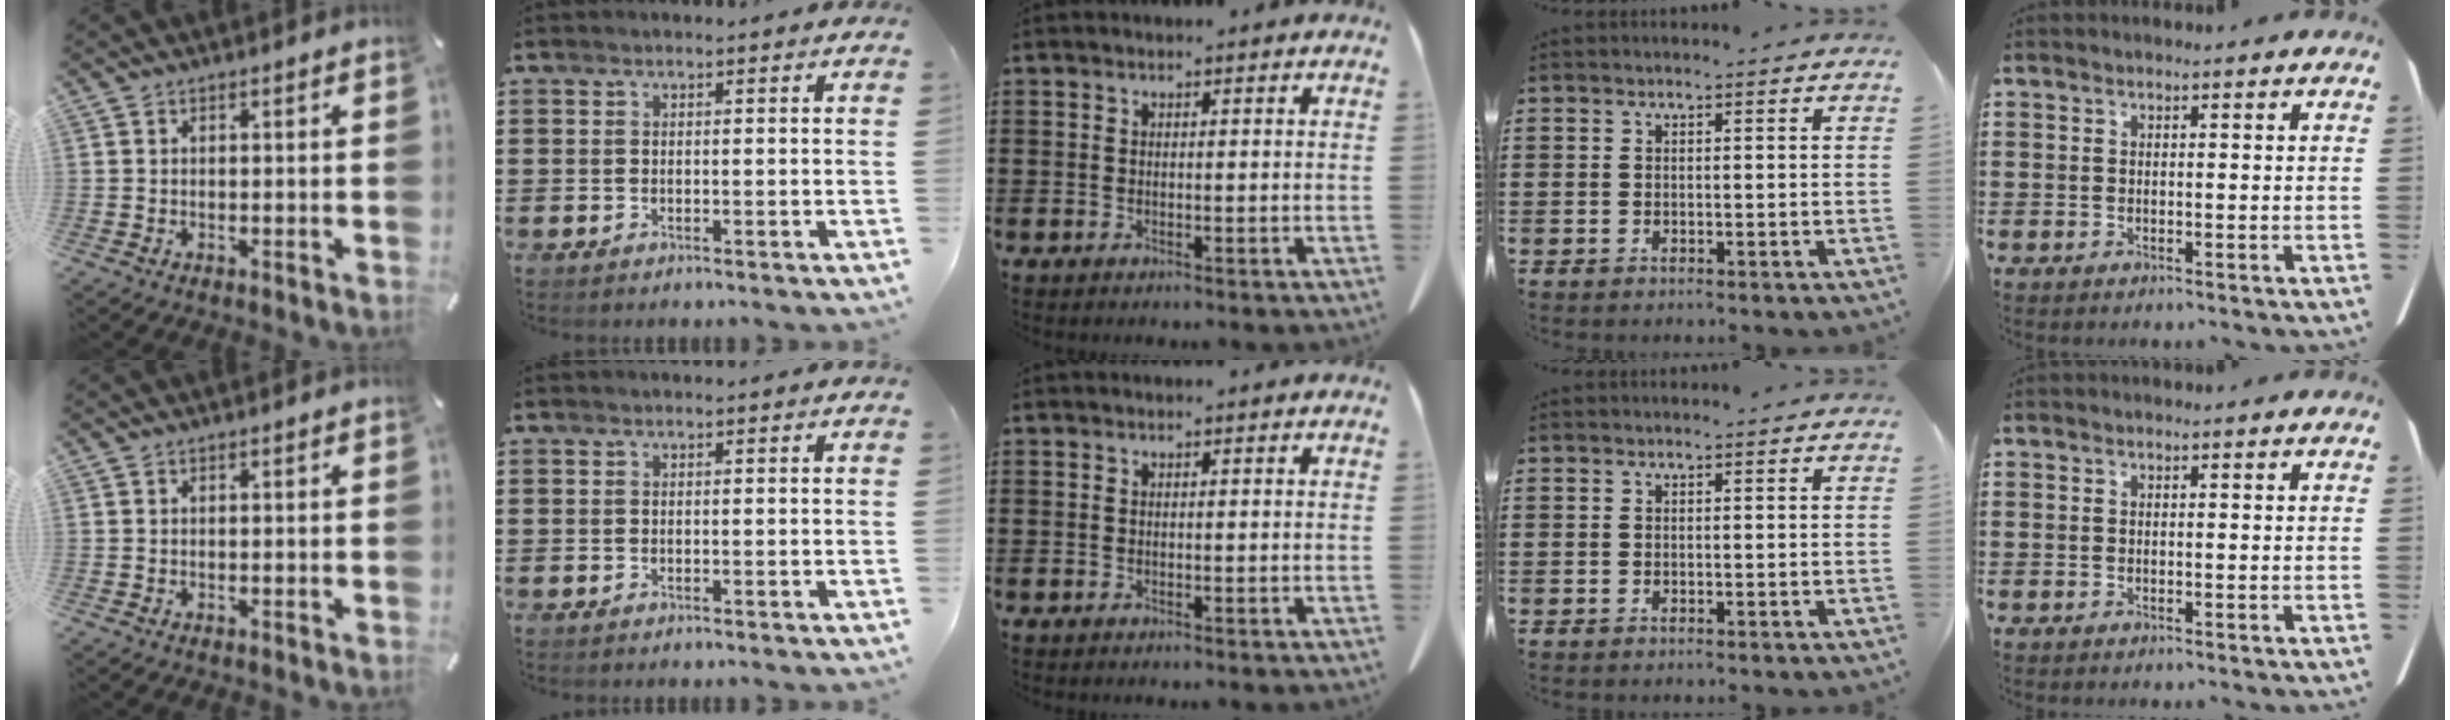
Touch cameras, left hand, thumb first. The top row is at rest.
{}